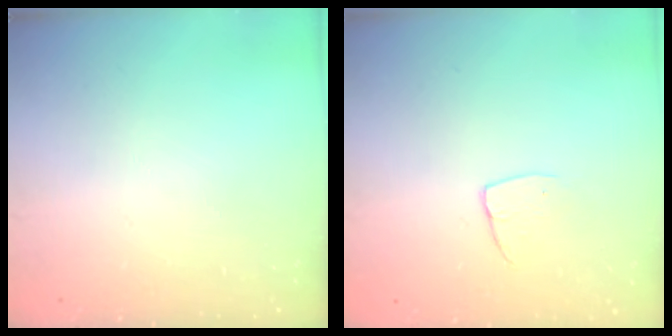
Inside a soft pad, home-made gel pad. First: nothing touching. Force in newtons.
{"total": 5.6, "press": 5.5, "slide": 0.5}